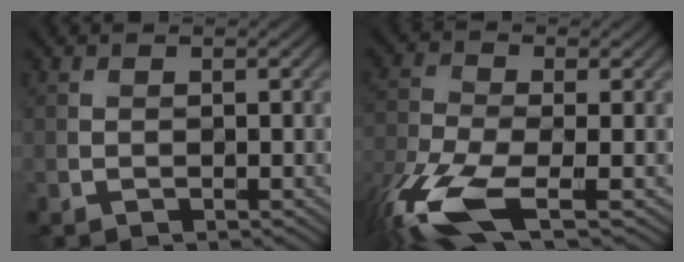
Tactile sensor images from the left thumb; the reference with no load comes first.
{"total": 10.6, "force": [-5.5, 4.0, 8.2], "torque": [-0.187, -0.025, -0.119]}